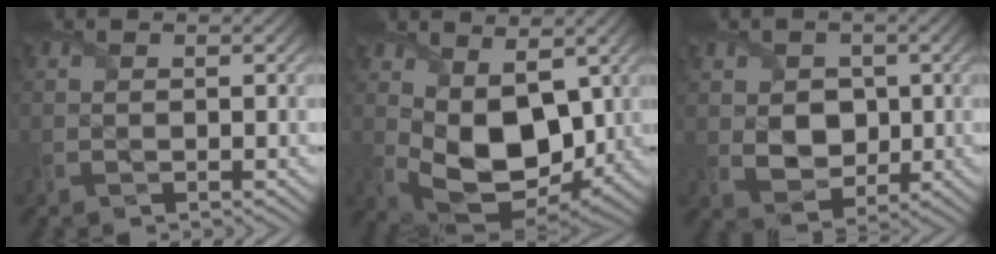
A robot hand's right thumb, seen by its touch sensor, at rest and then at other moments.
{"total": 11.2, "force": [1.3, 7.1, 8.5], "torque": [-0.181, -0.030, 0.031]}
{"total": 5.3, "force": [0.6, 4.4, 2.9], "torque": [-0.071, -0.009, 0.008]}